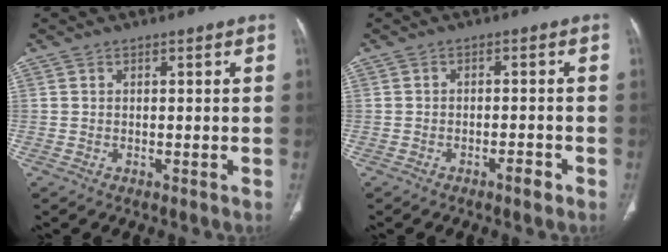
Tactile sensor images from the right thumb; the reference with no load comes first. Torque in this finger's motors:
{"motor_torque": [-0.07, 0.33, -0.30, 0.13, 0.01]}